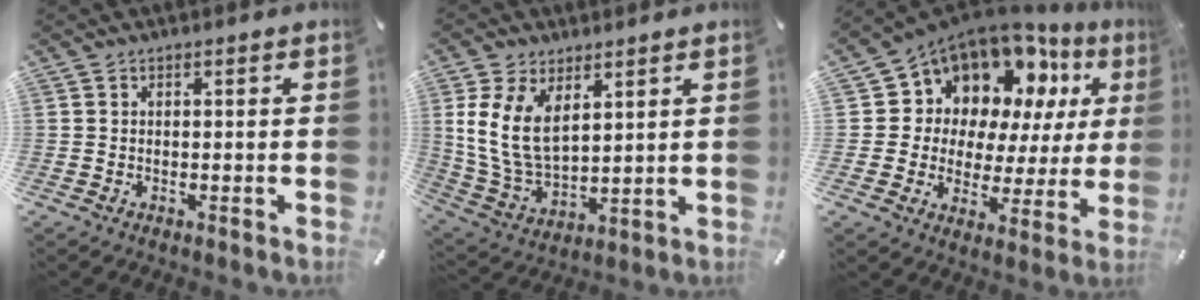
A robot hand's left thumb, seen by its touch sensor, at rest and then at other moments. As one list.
[{"total": 11.5, "force": [4.5, 7.4, 7.6], "torque": [-0.188, -0.019, 0.082]}, {"total": 12.3, "force": [9.2, 7.7, 2.9], "torque": [-0.062, -0.090, 0.164]}]